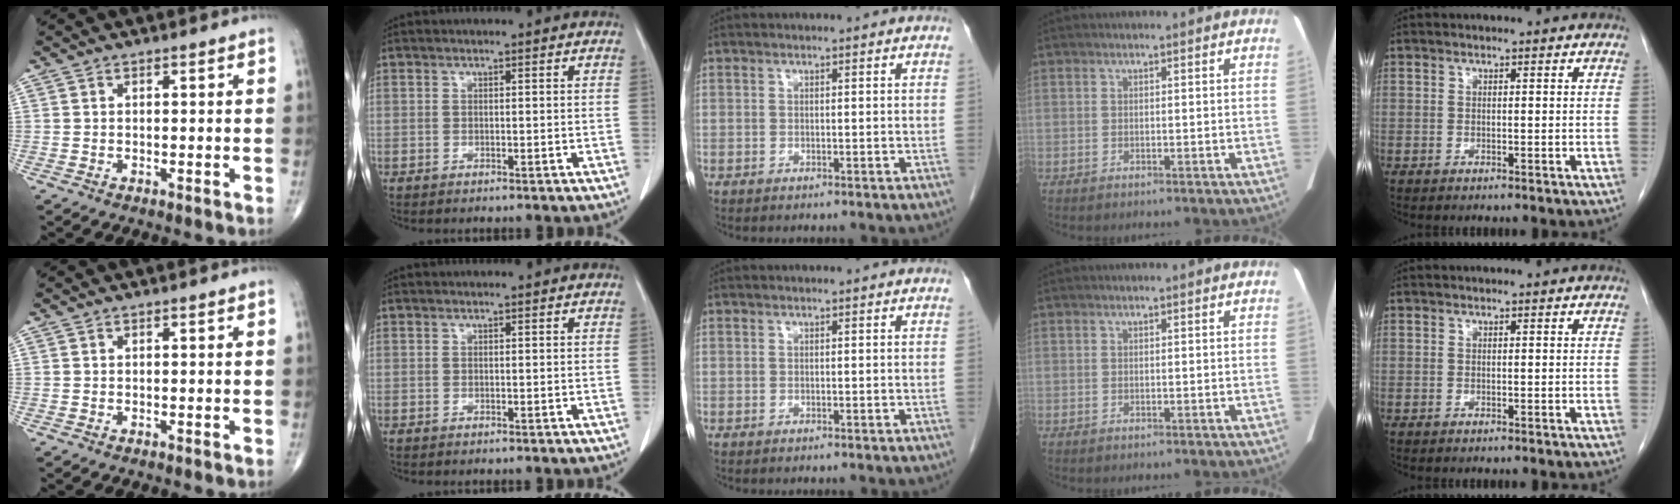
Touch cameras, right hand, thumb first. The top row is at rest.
{}